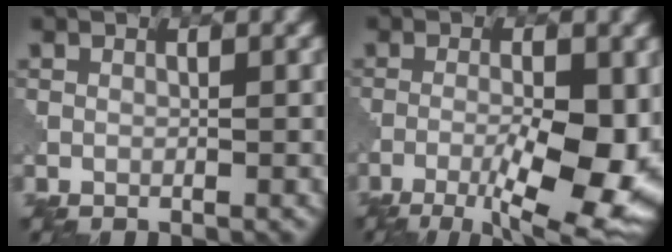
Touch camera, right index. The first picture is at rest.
{"total": 10.9, "force": [-3.9, 3.5, 9.5], "torque": [-0.156, -0.015, -0.053]}